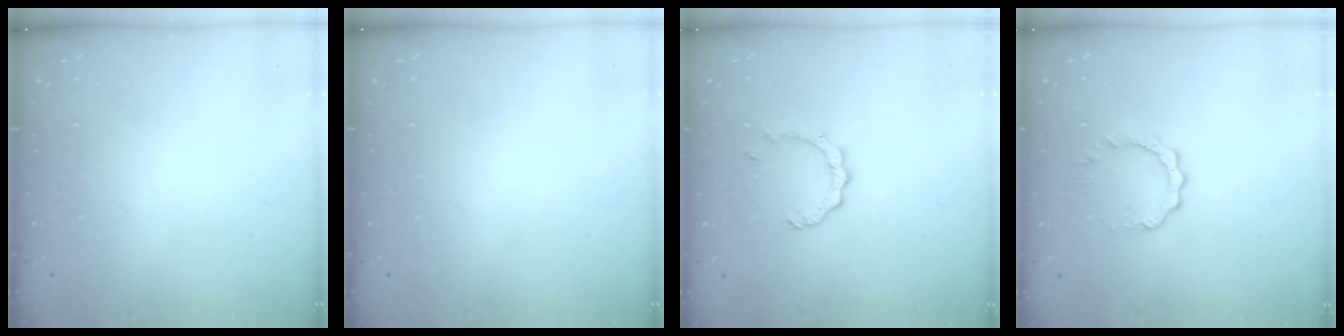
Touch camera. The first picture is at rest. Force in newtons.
{"total": 0.0}
{"total": 3.6, "press": 3.6, "slide": 0.4}
{"total": 4.0, "press": 4.0, "slide": 0.5}